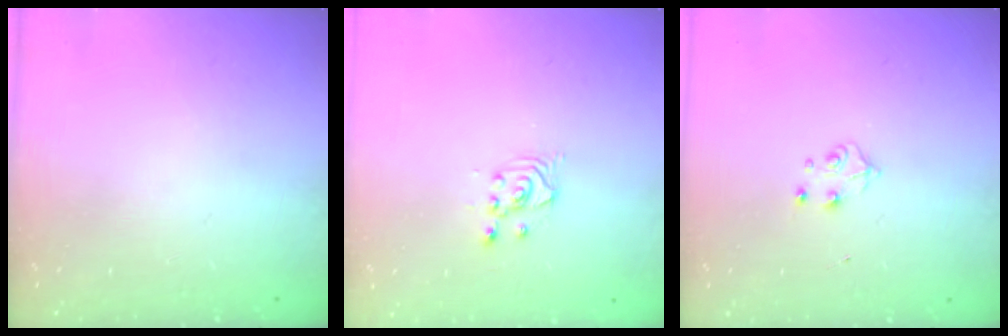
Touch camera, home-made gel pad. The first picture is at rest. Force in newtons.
{"total": 2.5, "press": 2.5, "slide": 0.3}
{"total": 4.4, "press": 4.4, "slide": 0.7}